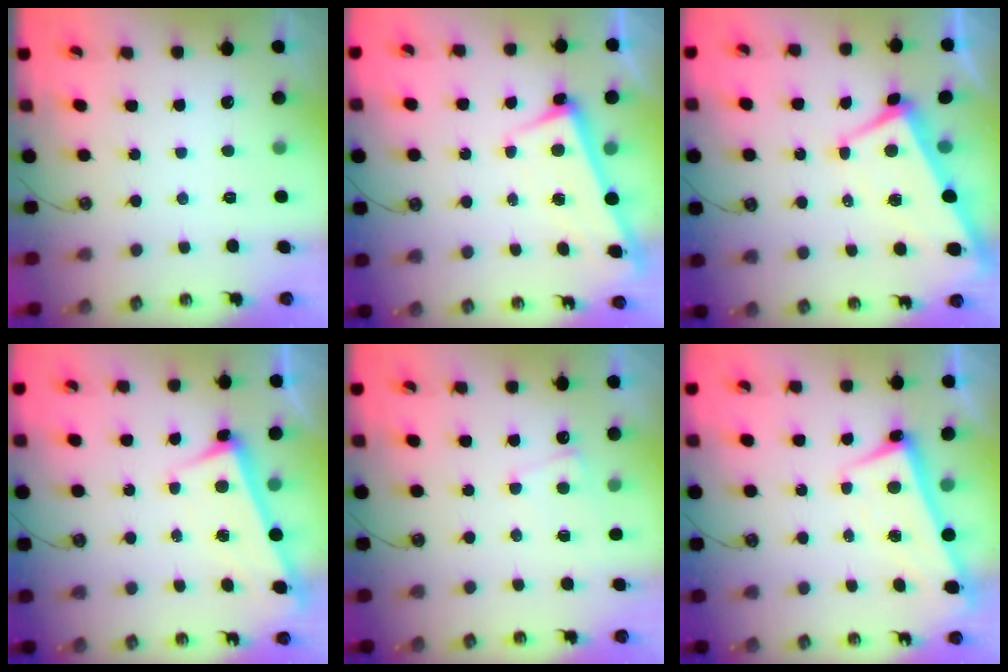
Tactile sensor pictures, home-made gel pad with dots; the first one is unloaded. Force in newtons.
{"total": 2.8, "press": 2.7, "slide": 0.4}
{"total": 1.9, "press": 1.7, "slide": 0.8}
{"total": 2.9, "press": 2.8, "slide": 0.6}
{"total": 1.0, "press": 0.7, "slide": 0.7}
{"total": 2.5, "press": 2.4, "slide": 0.7}